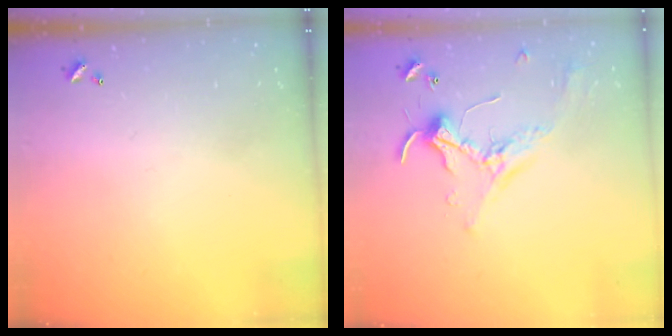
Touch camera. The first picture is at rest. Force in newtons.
{"total": 1.8, "press": 1.8, "slide": 0.2}